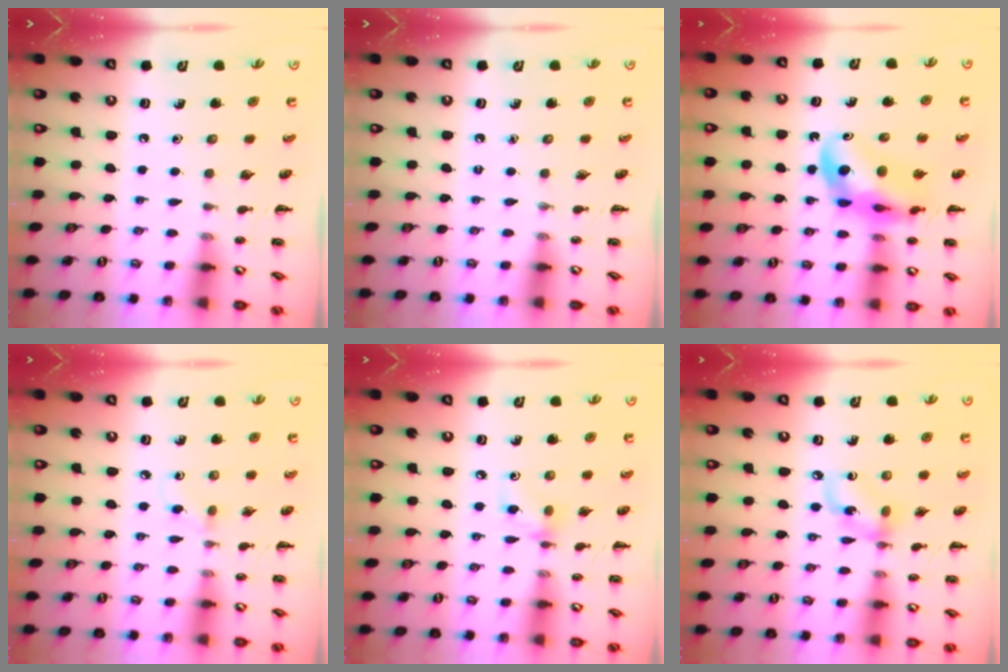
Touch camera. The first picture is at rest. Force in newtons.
{"total": 0.0}
{"total": 11.8, "press": 11.3, "slide": 3.4}
{"total": 2.9, "press": 2.7, "slide": 1.0}
{"total": 6.0, "press": 6.0, "slide": 0.9}
{"total": 8.0, "press": 7.9, "slide": 1.5}